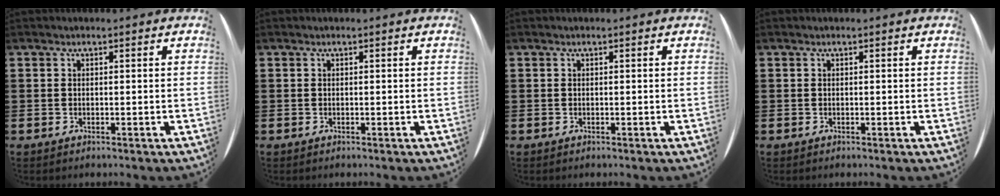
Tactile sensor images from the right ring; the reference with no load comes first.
{"total": 0.0}
{"total": 0.0}
{"total": 0.0}